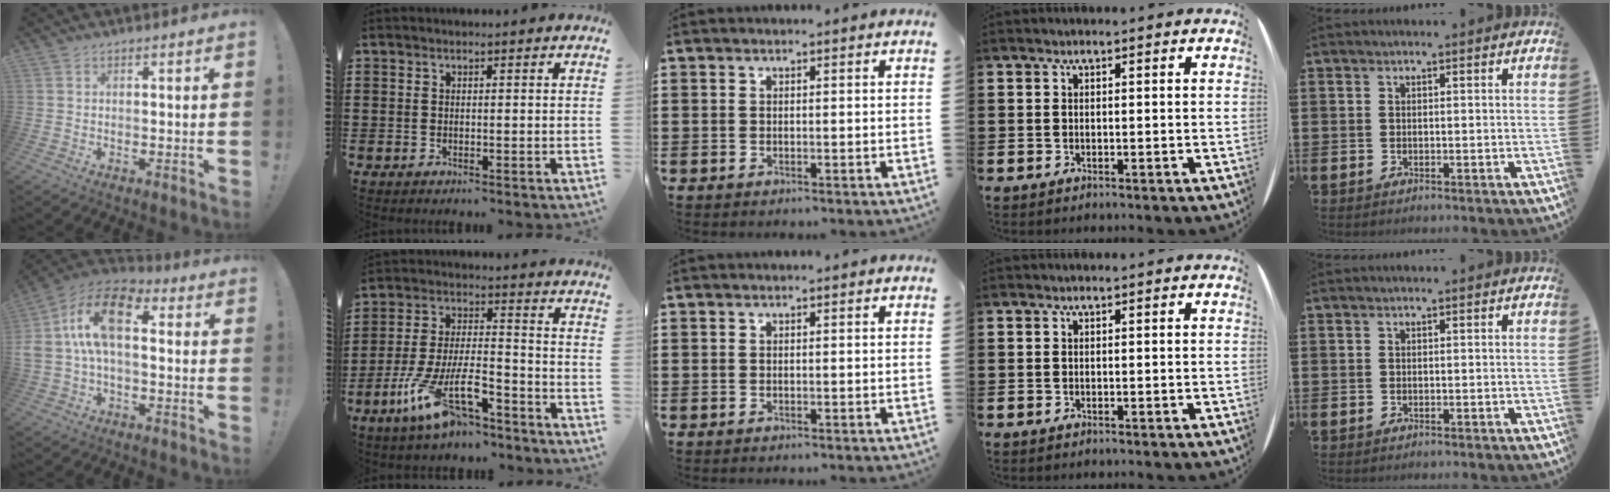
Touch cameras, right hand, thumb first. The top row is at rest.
{"thumb": {"total": 16.2, "force": [2.6, 8.9, 13.3], "torque": [-0.256, 0.015, 0.048]}, "index": {"total": 12.1, "force": [-7.8, 3.6, 8.6], "torque": [-0.185, 0.005, -0.152]}}